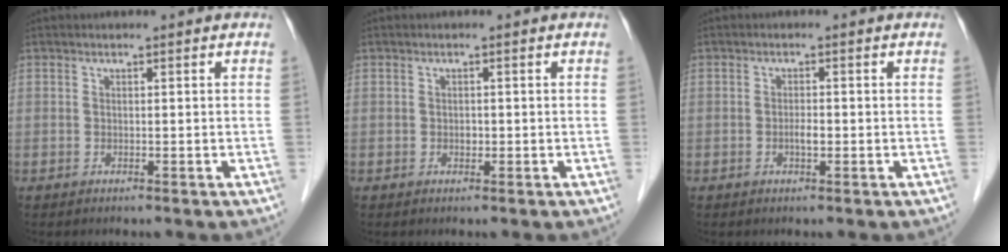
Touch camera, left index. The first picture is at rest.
{"total": 0.7, "force": [-0.4, 0.5, 0.3], "torque": [-0.005, -0.003, -0.009]}
{"total": 1.4, "force": [-0.6, 0.4, 1.1], "torque": [-0.022, -0.003, -0.013]}